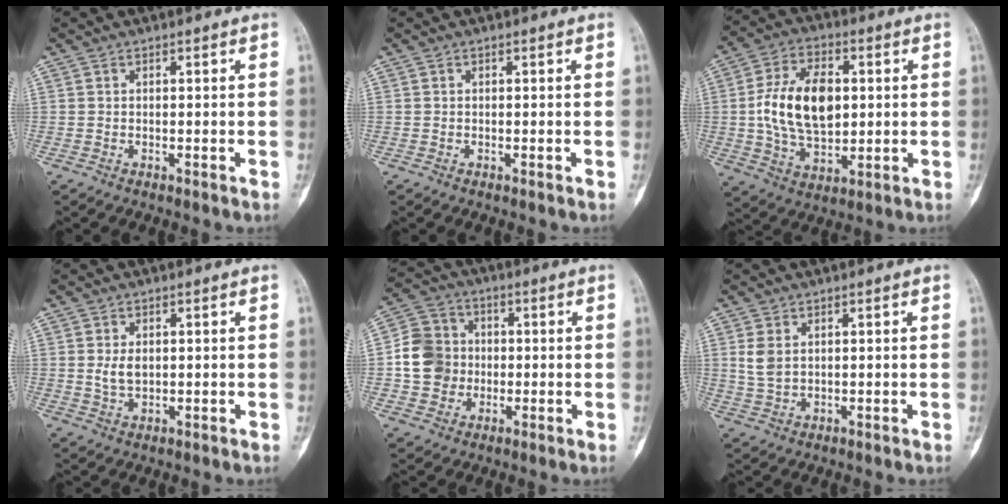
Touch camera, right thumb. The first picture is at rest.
{"total": 0.0}
{"total": 15.3, "force": [1.4, 9.3, 12.1], "torque": [-0.203, 0.002, 0.026]}
{"total": 3.3, "force": [0.4, 2.2, 2.5], "torque": [-0.043, -0.006, 0.012]}
{"total": 10.1, "force": [-0.6, 9.2, 4.0], "torque": [-0.050, 0.019, -0.019]}
{"total": 3.7, "force": [1.2, 2.4, 2.6], "torque": [-0.054, -0.002, 0.032]}